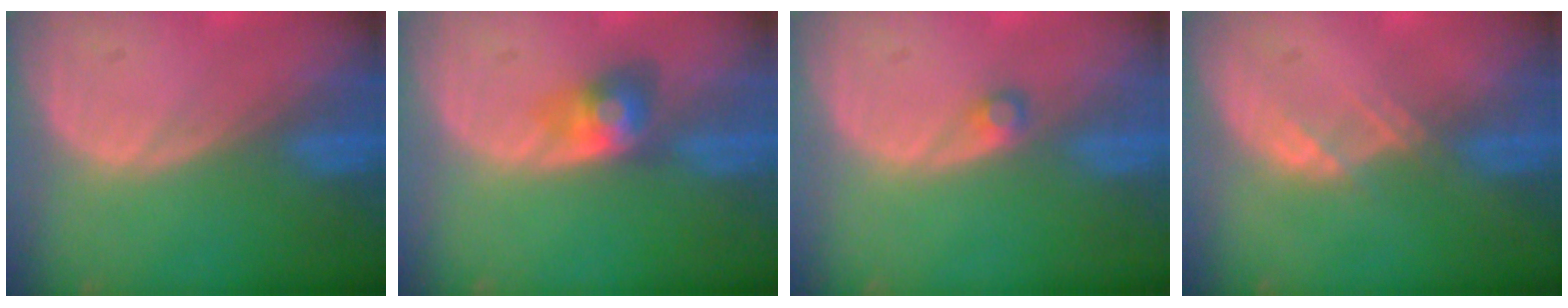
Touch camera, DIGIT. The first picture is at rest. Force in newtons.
{"total": 3.7, "press": 3.7, "slide": 0.2}
{"total": 1.3, "press": 1.2, "slide": 0.3}
{"total": 1.5, "press": 1.4, "slide": 0.2}